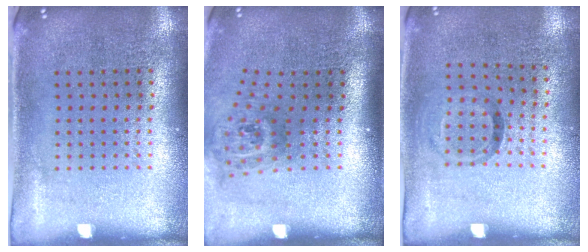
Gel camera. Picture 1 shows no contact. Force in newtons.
{"total": 1.9, "press": 1.3, "slide": 1.4}
{"total": 1.0, "press": 0.6, "slide": 0.8}